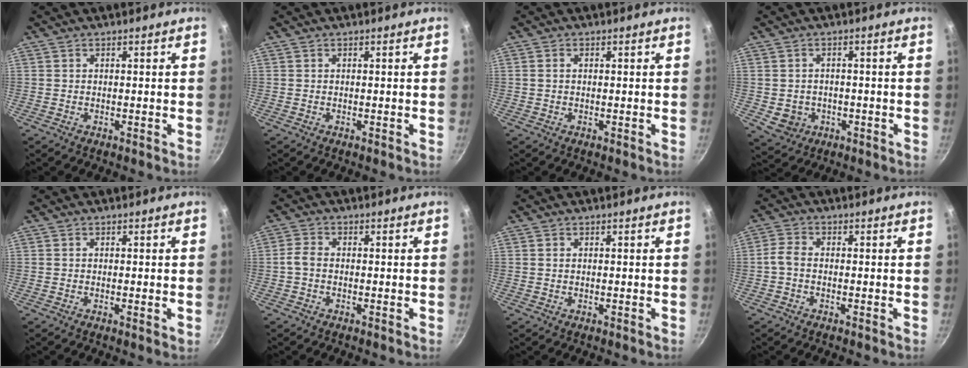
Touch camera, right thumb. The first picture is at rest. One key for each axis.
{"total": 0.0}
{"total": 1.3, "fx": 0.2, "fy": 1.0, "fz": 0.9, "tx": -0.017, "ty": 0.005, "tz": 0.002}
{"total": 5.0, "fx": -1.2, "fy": 4.4, "fz": 2.1, "tx": -0.023, "ty": 0.013, "tz": -0.001}
{"total": 0.8, "fx": -0.1, "fy": 0.1, "fz": 0.8, "tx": -0.013, "ty": -0.002, "tz": -0.005}
{"total": 2.6, "fx": -0.7, "fy": 1.7, "fz": 1.8, "tx": -0.043, "ty": 0.013, "tz": -0.020}
{"total": 0.5, "fx": 0.2, "fy": 0.4, "fz": 0.4, "tx": -0.008, "ty": 0.001, "tz": 0.003}
{"total": 2.8, "fx": -1.0, "fy": 1.5, "fz": 2.1, "tx": -0.054, "ty": 0.013, "tz": -0.029}